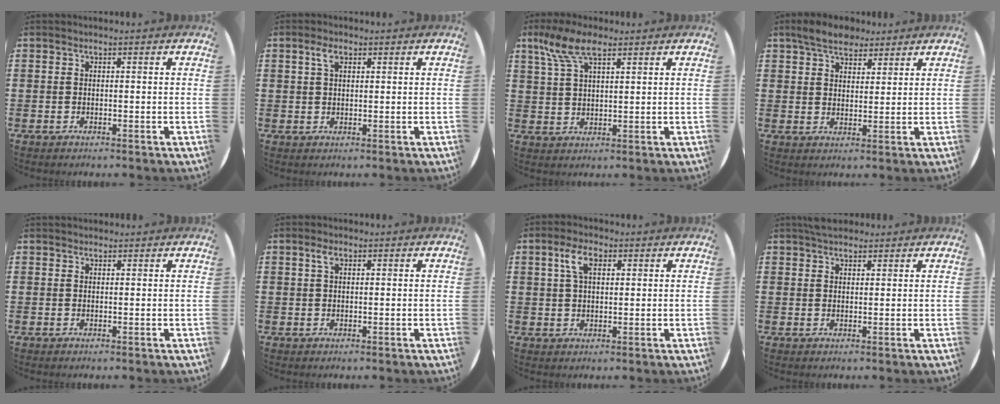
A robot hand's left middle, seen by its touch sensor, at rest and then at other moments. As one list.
[{"total": 2.4, "force": [1.3, 1.2, 1.6], "torque": [-0.027, 0.003, 0.022]}, {"total": 6.6, "force": [4.0, 2.6, 4.5], "torque": [-0.099, 0.004, 0.073]}, {"total": 4.9, "force": [4.2, 2.1, 1.4], "torque": [-0.032, -0.004, 0.077]}, {"total": 0.7, "force": [0.7, 0.2, 0.0], "torque": [0.000, 0.002, 0.014]}, {"total": 1.7, "force": [0.9, 0.8, 1.2], "torque": [-0.020, 0.002, 0.013]}, {"total": 4.3, "force": [2.3, 2.1, 3.0], "torque": [-0.061, 0.007, 0.038]}, {"total": 2.6, "force": [2.4, 0.8, 0.5], "torque": [-0.007, -0.002, 0.044]}]